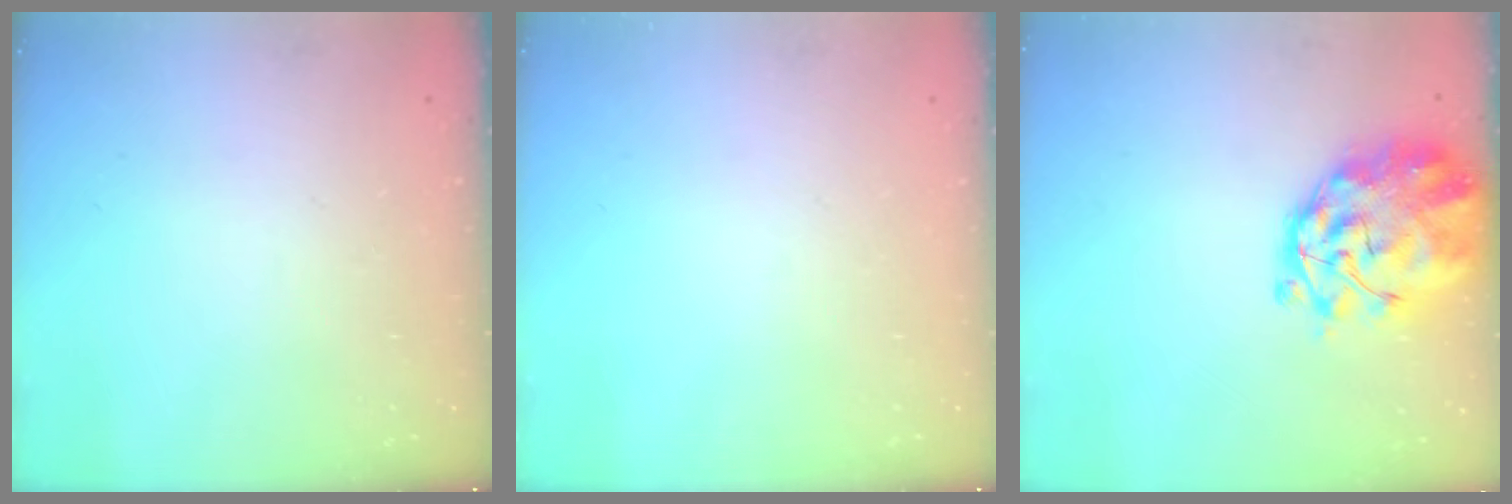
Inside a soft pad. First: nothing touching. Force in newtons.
{"total": 0.0}
{"total": 4.4, "press": 4.0, "slide": 1.9}